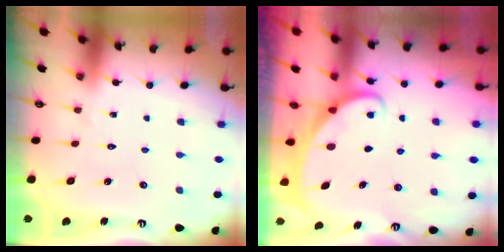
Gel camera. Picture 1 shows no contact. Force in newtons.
{"total": 1.8, "press": 1.8, "slide": 0.1}